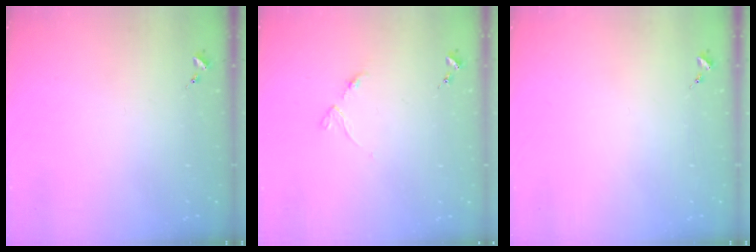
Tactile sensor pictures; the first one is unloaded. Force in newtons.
{"total": 4.0, "press": 3.9, "slide": 0.4}
{"total": 0.0}